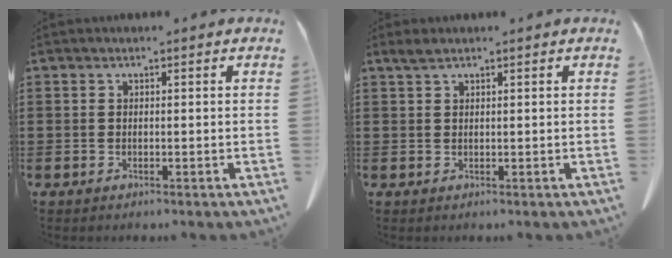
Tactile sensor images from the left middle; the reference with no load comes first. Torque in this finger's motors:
{"motor_torque": [0.12, -0.08, 0.00, 0.00]}